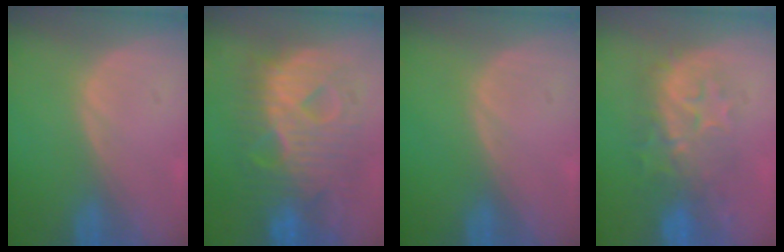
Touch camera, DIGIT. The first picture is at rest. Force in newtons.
{"total": 12.4, "press": 12.4, "slide": 1.3}
{"total": 0.0}
{"total": 8.5, "press": 8.4, "slide": 1.3}